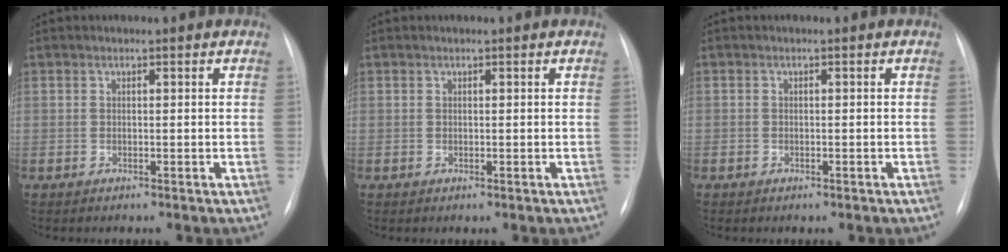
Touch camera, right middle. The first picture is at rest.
{"total": 0.0}
{"total": 0.5, "force": [-0.4, 0.3, 0.1], "torque": [-0.003, 0.002, -0.007]}